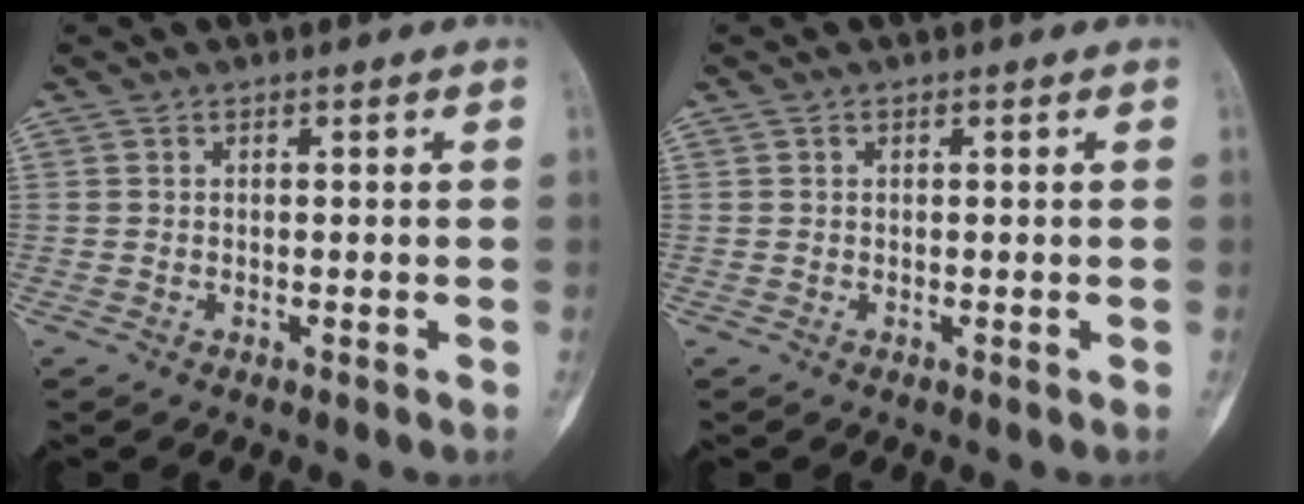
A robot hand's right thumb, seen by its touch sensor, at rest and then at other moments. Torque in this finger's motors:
{"motor_torque": [-0.01, 0.01, 0.10, -0.10, -0.02]}